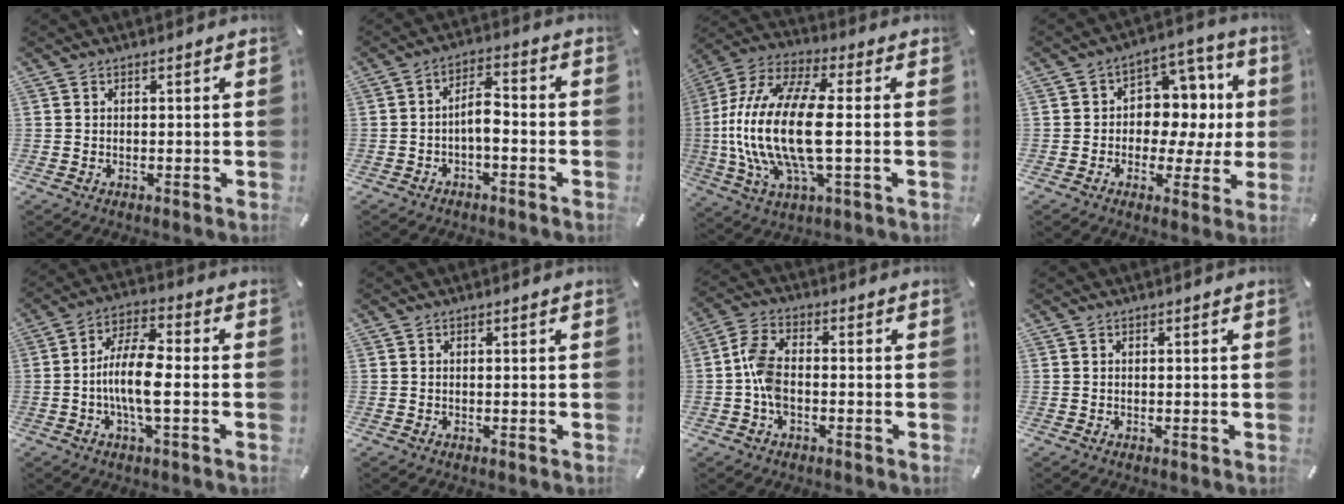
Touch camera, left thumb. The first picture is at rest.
{"total": 6.0, "force": [-1.9, 2.6, 5.0], "torque": [-0.099, 0.014, -0.037]}
{"total": 20.4, "force": [-0.6, 7.7, 18.9], "torque": [-0.406, -0.017, -0.013]}
{"total": 10.2, "force": [0.1, 8.8, 5.2], "torque": [-0.061, -0.008, 0.006]}
{"total": 11.5, "force": [-2.0, 4.1, 10.5], "torque": [-0.207, 0.002, -0.036]}
{"total": 0.0}
{"total": 6.5, "force": [-1.4, 3.7, 5.1], "torque": [-0.111, 0.004, -0.028]}
{"total": 0.0}